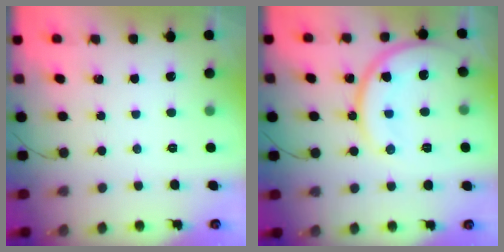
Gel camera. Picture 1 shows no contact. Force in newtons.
{"total": 14.0, "press": 14.0, "slide": 0.7}